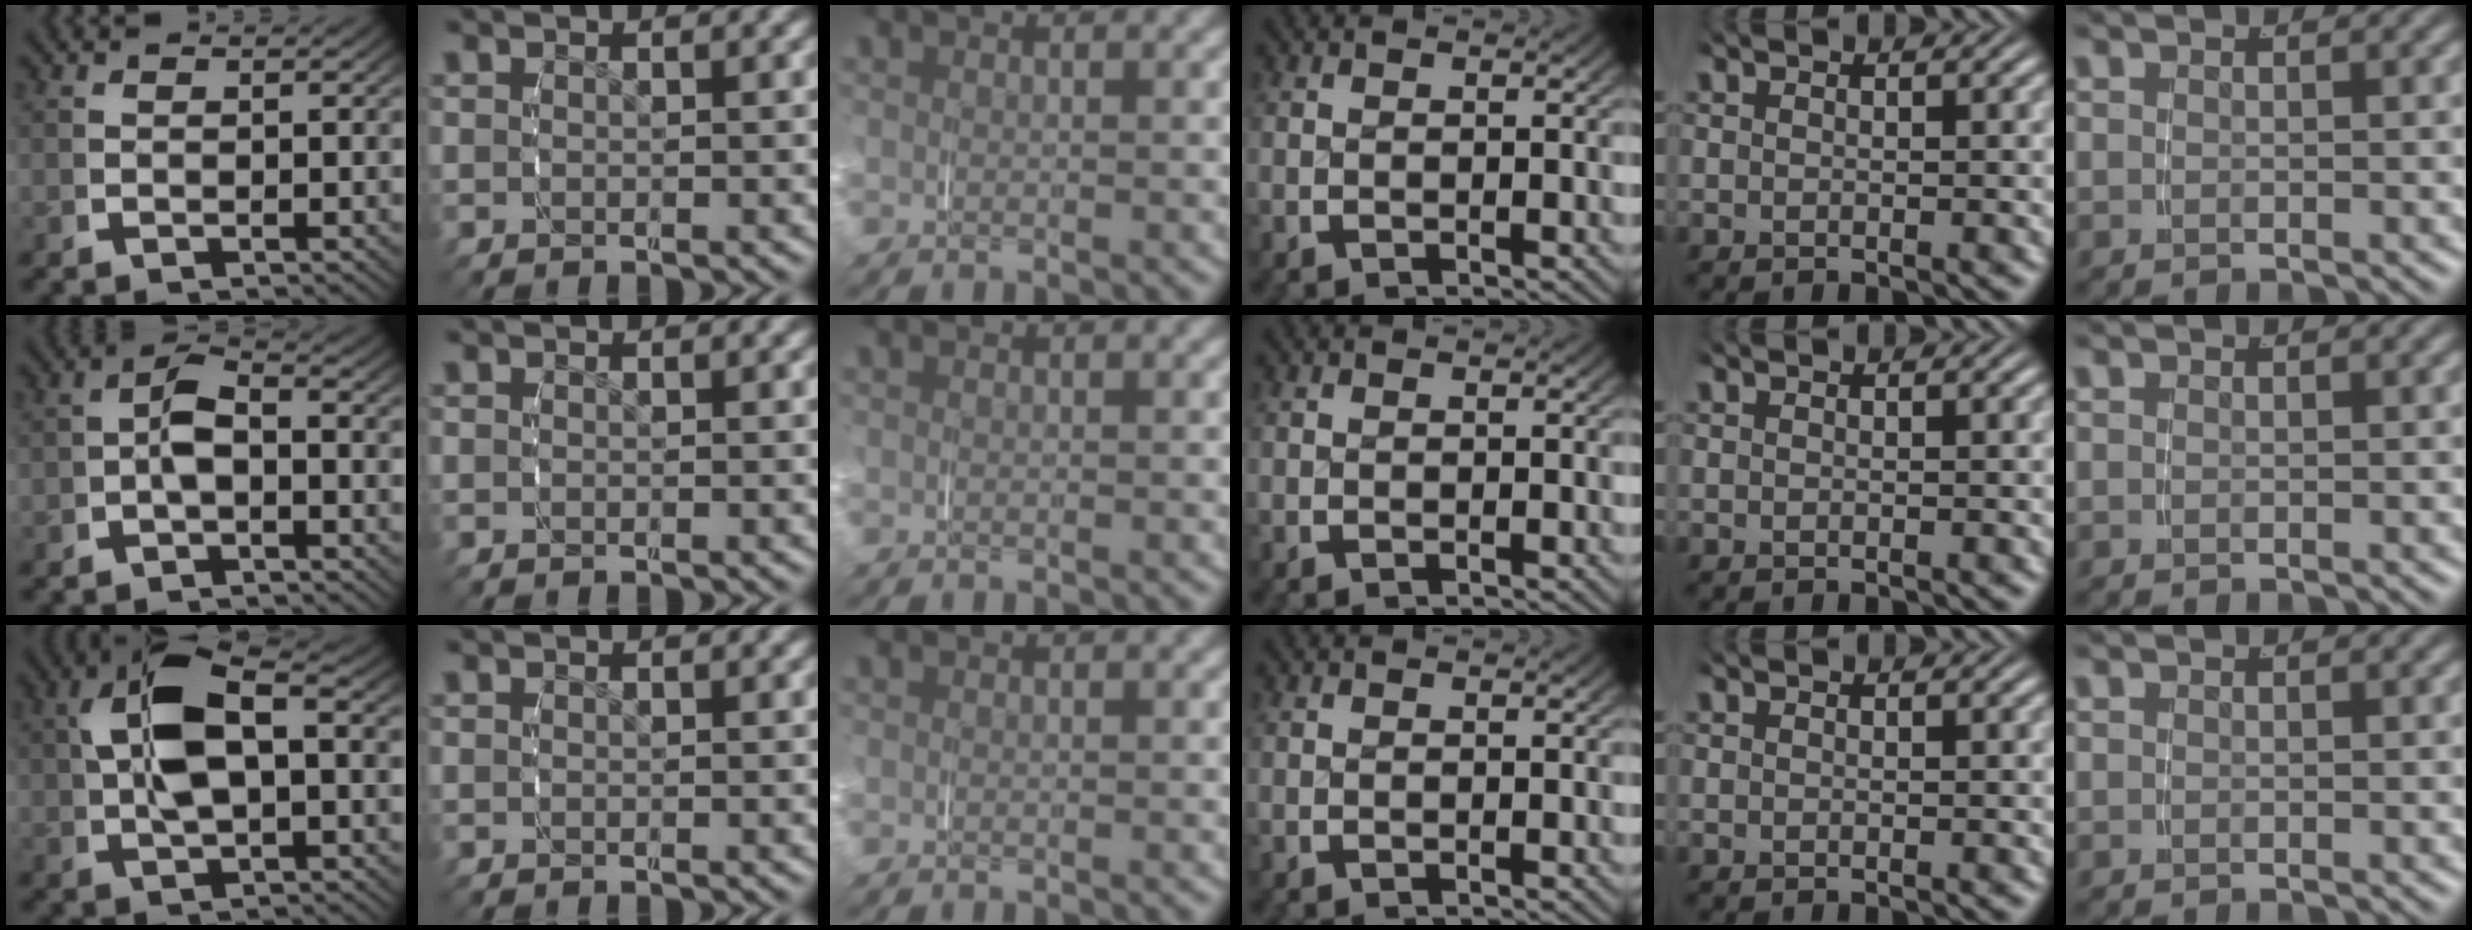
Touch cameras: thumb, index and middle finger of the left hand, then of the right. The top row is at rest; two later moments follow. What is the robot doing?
{"motion": "grasp_and_lifting", "object": "jar lid"}